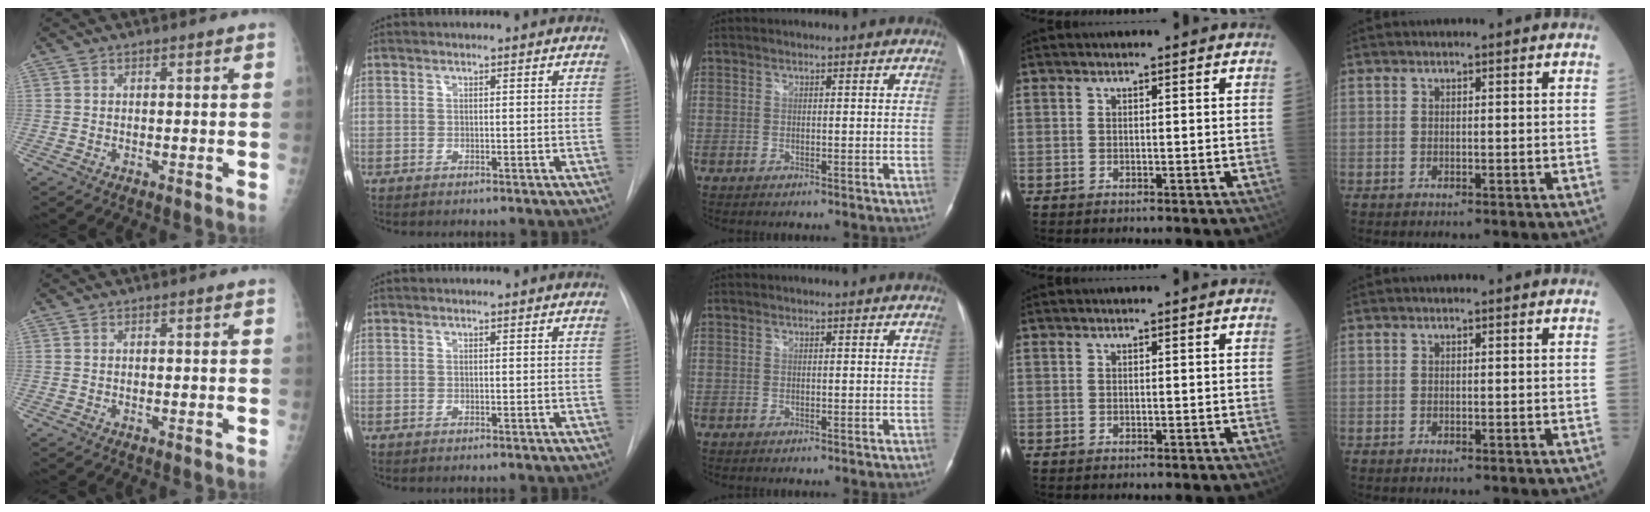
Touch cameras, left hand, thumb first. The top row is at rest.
{}